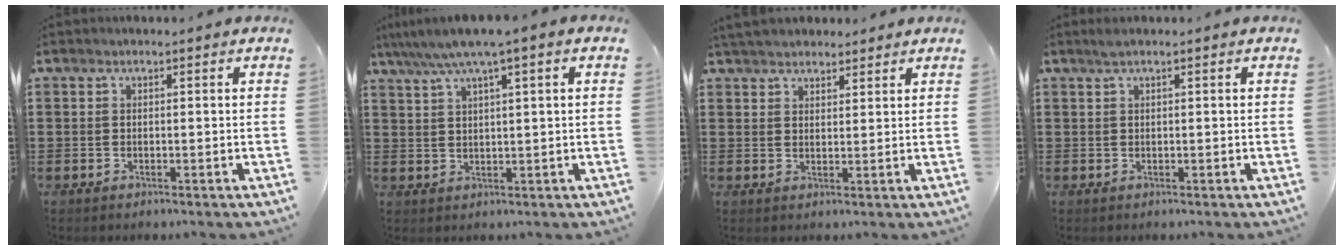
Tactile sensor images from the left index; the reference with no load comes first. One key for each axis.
{"total": 4.6, "fx": 2.7, "fy": -0.1, "fz": 3.8, "tx": -0.080, "ty": -0.003, "tz": 0.044}
{"total": 3.5, "fx": 3.3, "fy": 0.9, "fz": 0.5, "tx": -0.019, "ty": -0.001, "tz": 0.064}
{"total": 1.1, "fx": 0.6, "fy": 0.0, "fz": 1.0, "tx": -0.019, "ty": 0.001, "tz": 0.011}